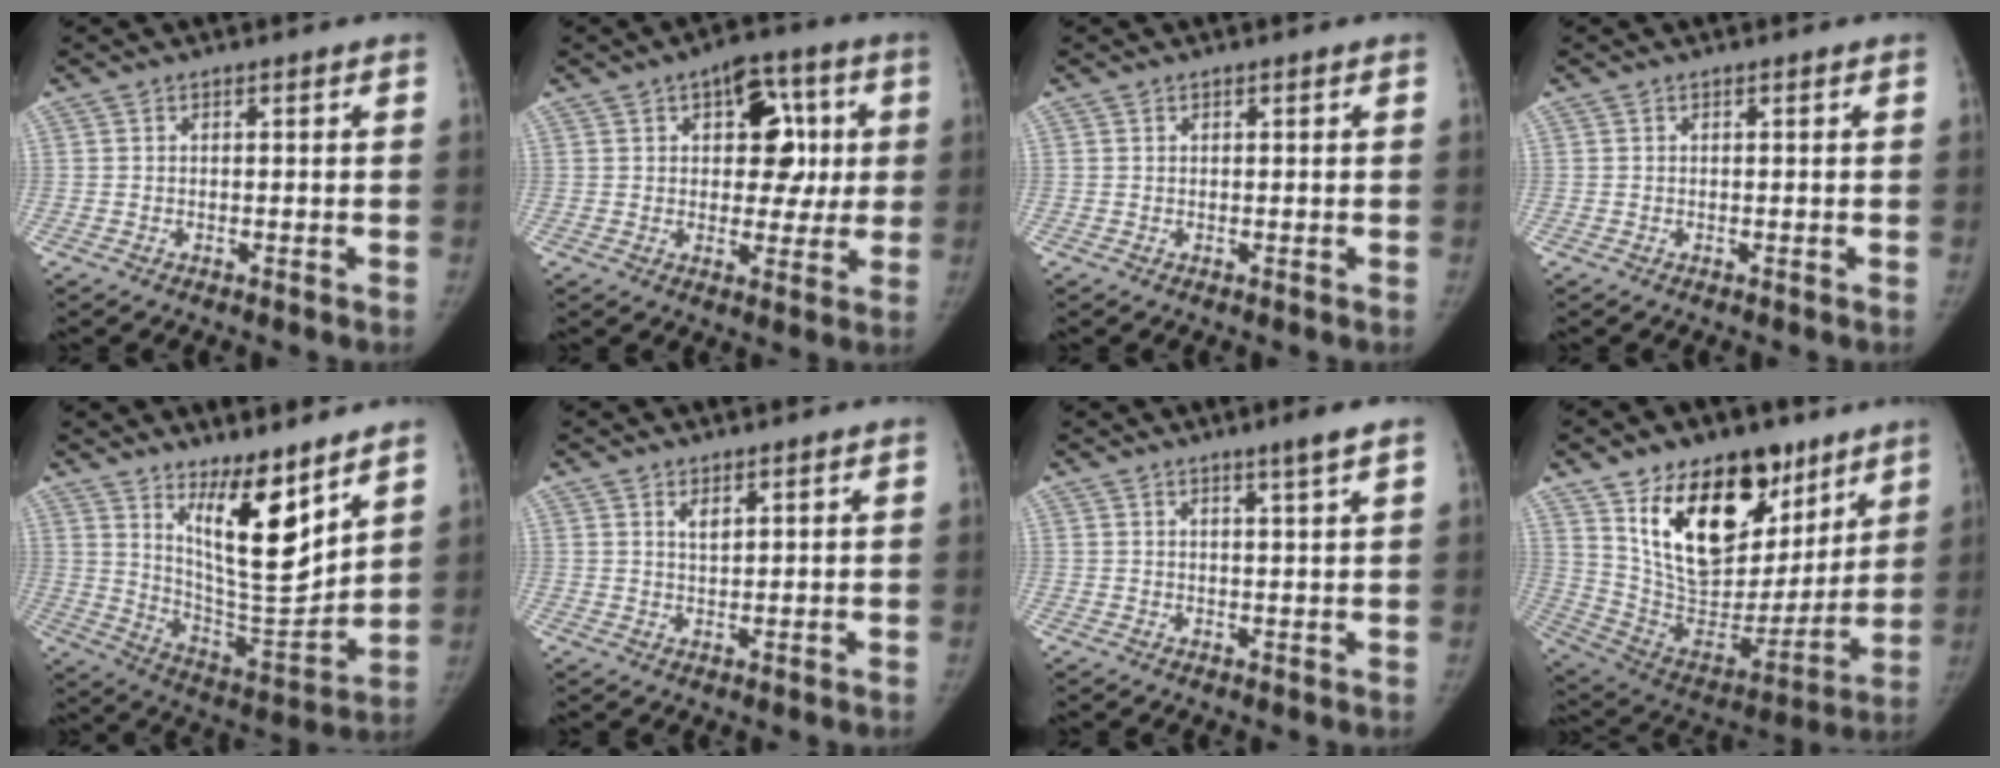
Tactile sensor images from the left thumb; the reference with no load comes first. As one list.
[{"total": 12.3, "force": [3.0, 7.7, 9.0], "torque": [-0.066, 0.010, 0.037]}, {"total": 0.0}, {"total": 0.0}, {"total": 15.9, "force": [9.7, 4.5, 11.8], "torque": [-0.156, -0.088, 0.181]}, {"total": 2.0, "force": [1.3, 0.7, 1.3], "torque": [-0.019, -0.012, 0.027]}, {"total": 3.3, "force": [2.2, -0.4, 2.4], "torque": [-0.039, -0.016, 0.037]}, {"total": 26.3, "force": [14.1, 15.5, 15.8], "torque": [-0.212, -0.044, 0.255]}]